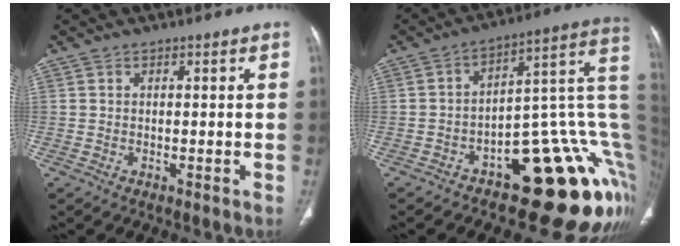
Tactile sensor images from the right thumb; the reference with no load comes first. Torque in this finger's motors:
{"motor_torque": [2.78, 1.35, 1.12, -1.66, 0.27]}